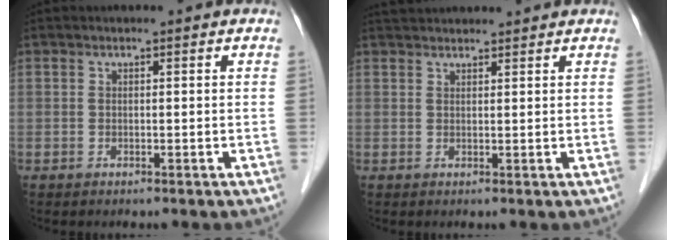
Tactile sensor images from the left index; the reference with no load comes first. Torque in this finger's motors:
{"motor_torque": [0.02, -0.68, 0.18, 0.06]}